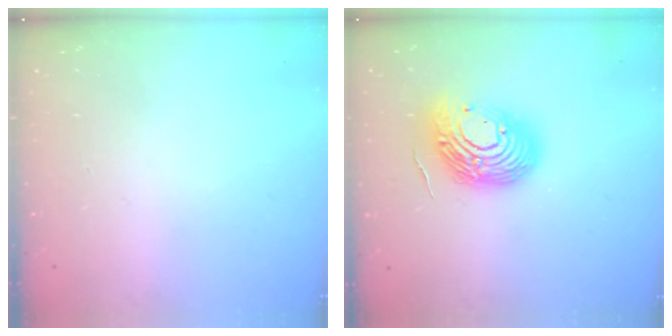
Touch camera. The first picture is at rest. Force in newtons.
{"total": 15.7, "press": 15.7, "slide": 1.1}